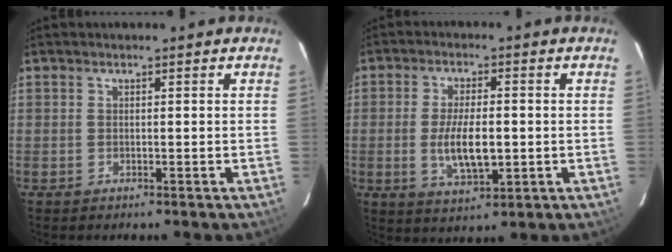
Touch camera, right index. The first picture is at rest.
{"total": 8.5, "force": [-1.1, 3.4, 7.7], "torque": [-0.149, -0.010, -0.015]}